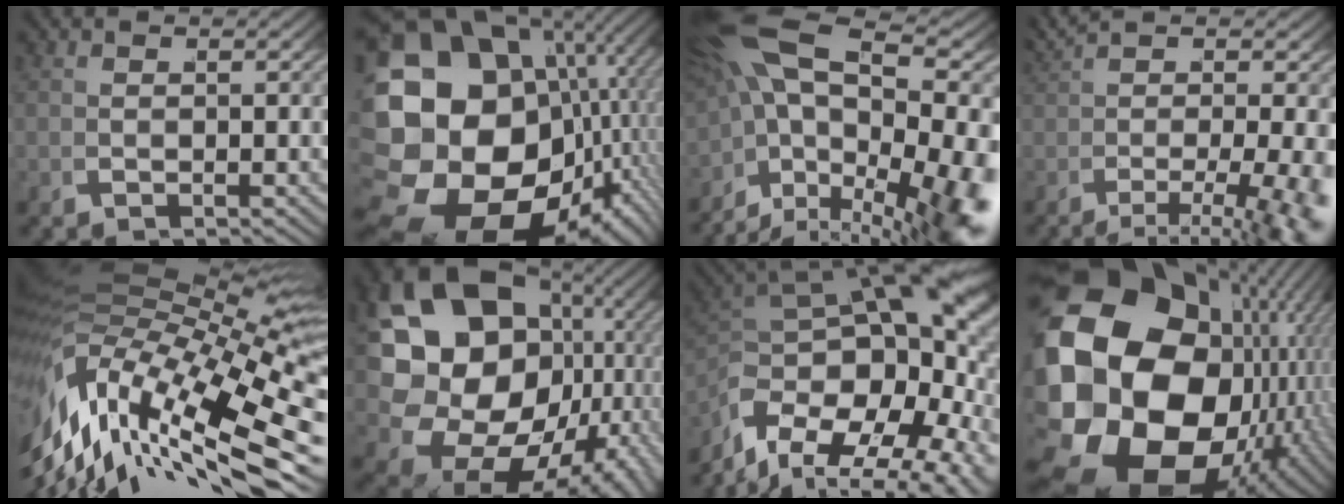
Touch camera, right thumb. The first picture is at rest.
{"total": 26.8, "force": [-2.1, 19.7, 18.0], "torque": [-0.345, -0.092, 0.009]}
{"total": 12.2, "force": [-1.2, 7.2, 9.8], "torque": [-0.210, -0.052, 0.015]}
{"total": 6.1, "force": [-1.4, 2.0, 5.6], "torque": [-0.085, -0.021, 0.000]}
{"total": 19.9, "force": [0.3, 11.9, 16.0], "torque": [-0.277, -0.024, 0.030]}
{"total": 22.0, "force": [-0.3, 16.5, 14.6], "torque": [-0.311, -0.074, 0.030]}
{"total": 16.0, "force": [-1.7, 9.4, 12.9], "torque": [-0.230, -0.069, 0.020]}
{"total": 29.8, "force": [-2.1, 20.6, 21.5], "torque": [-0.382, -0.072, 0.006]}